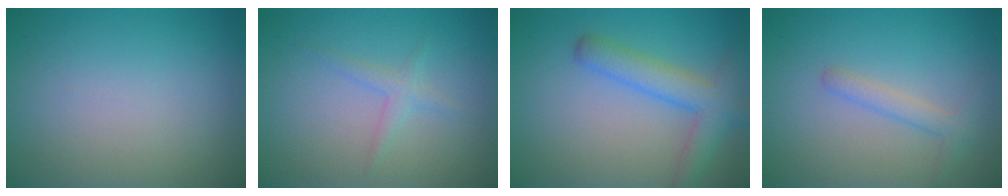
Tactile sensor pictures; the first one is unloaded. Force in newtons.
{"total": 1.4, "press": 1.4, "slide": 0.0}
{"total": 4.4, "press": 4.4, "slide": 0.3}
{"total": 1.8, "press": 1.8, "slide": 0.0}